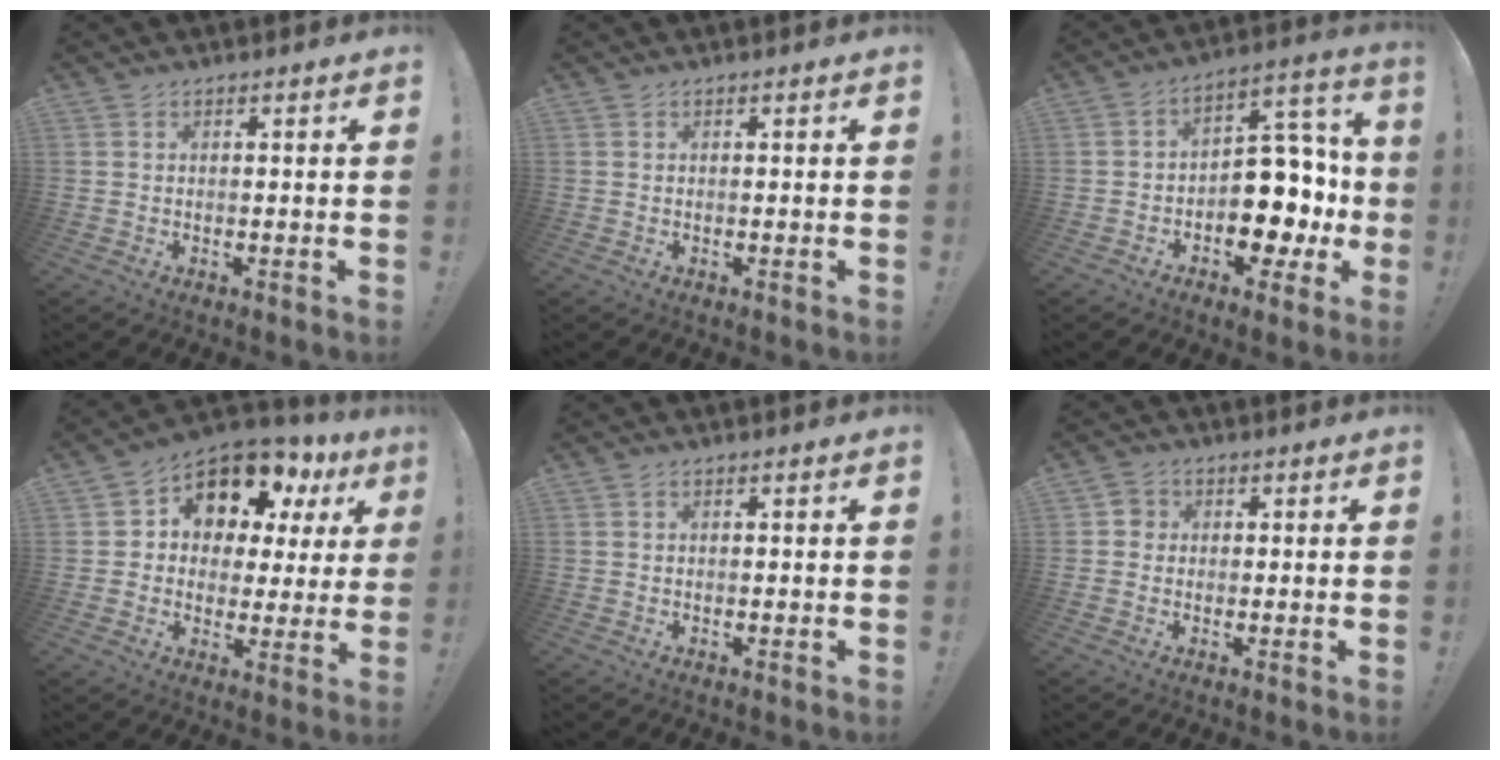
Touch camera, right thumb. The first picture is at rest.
{"total": 0.0}
{"total": 15.1, "force": [-5.2, 10.4, 9.6], "torque": [-0.088, 0.034, -0.072]}
{"total": 11.1, "force": [6.9, 6.8, 5.4], "torque": [-0.088, -0.059, 0.120]}
{"total": 0.0}
{"total": 2.7, "force": [-0.2, 2.6, 0.8], "torque": [-0.014, 0.010, -0.002]}